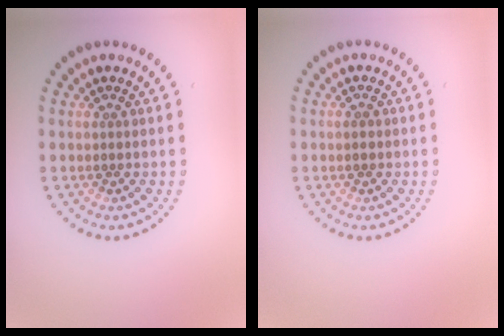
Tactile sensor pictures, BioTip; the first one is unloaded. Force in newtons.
{"total": 1.1, "press": 1.1, "slide": 0.1}